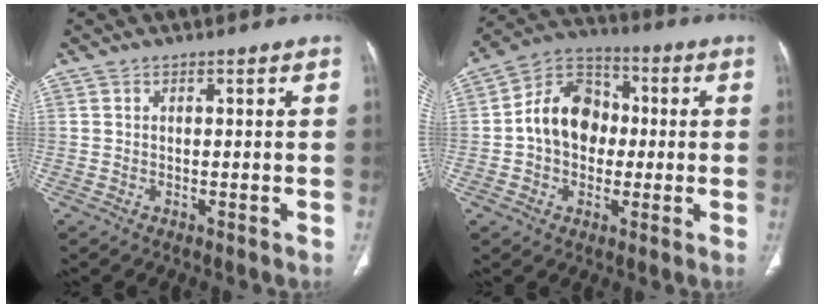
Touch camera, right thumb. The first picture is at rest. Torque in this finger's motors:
{"motor_torque": [1.05, 1.34, 0.95, -0.43, 0.08]}